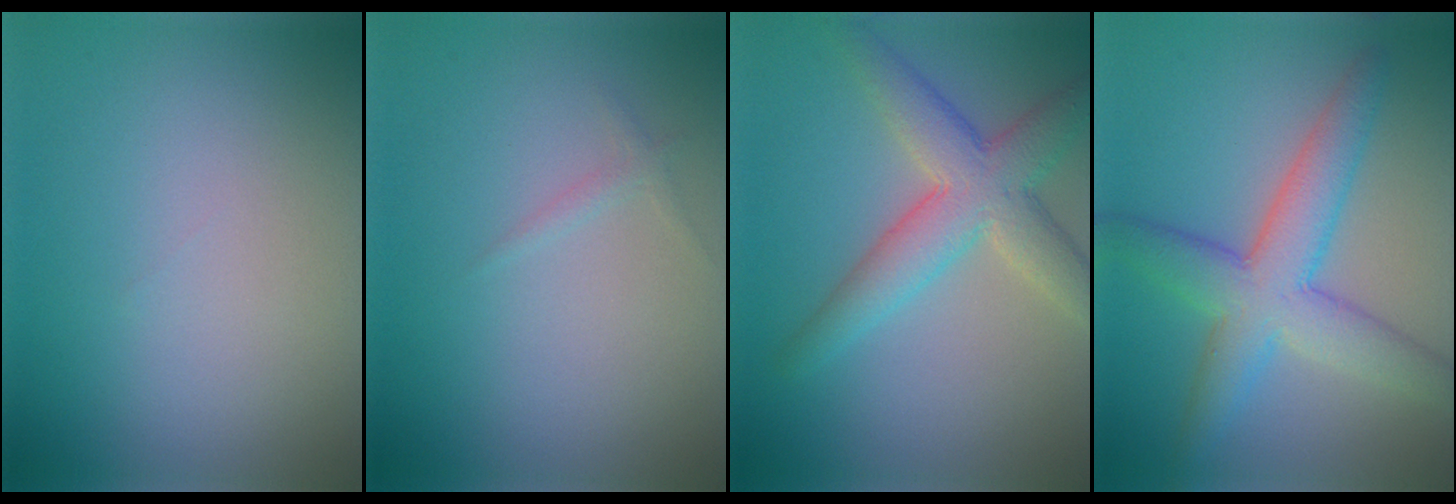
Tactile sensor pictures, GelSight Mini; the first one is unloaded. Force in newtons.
{"total": 0.6, "press": 0.6, "slide": 0.1}
{"total": 6.0, "press": 6.0, "slide": 0.2}
{"total": 6.7, "press": 6.7, "slide": 0.2}